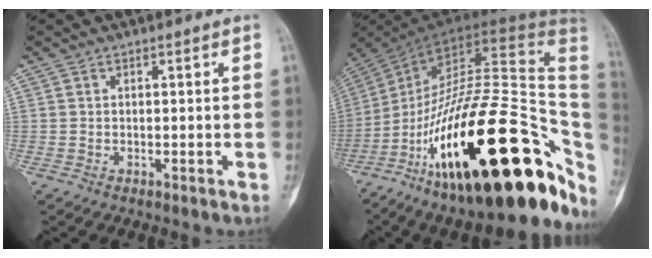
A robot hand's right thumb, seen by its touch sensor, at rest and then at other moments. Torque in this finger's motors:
{"motor_torque": [3.05, 1.79, 2.17, -0.60, 1.05]}